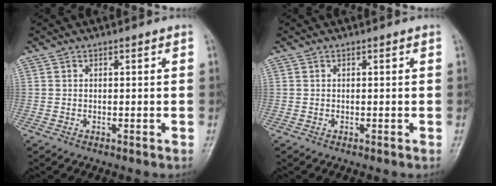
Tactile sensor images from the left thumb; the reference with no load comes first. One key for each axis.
{"total": 0.0}